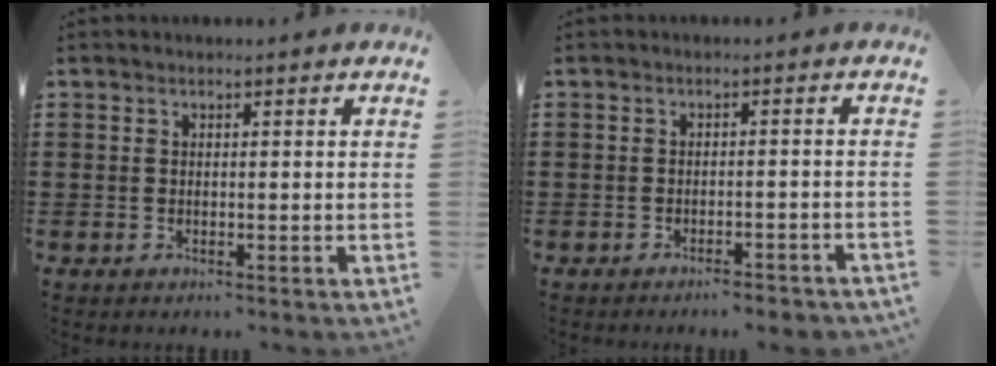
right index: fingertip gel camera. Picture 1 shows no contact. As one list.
[{"total": 2.1, "force": [-2.0, -0.1, 0.7], "torque": [-0.016, -0.004, -0.039]}]